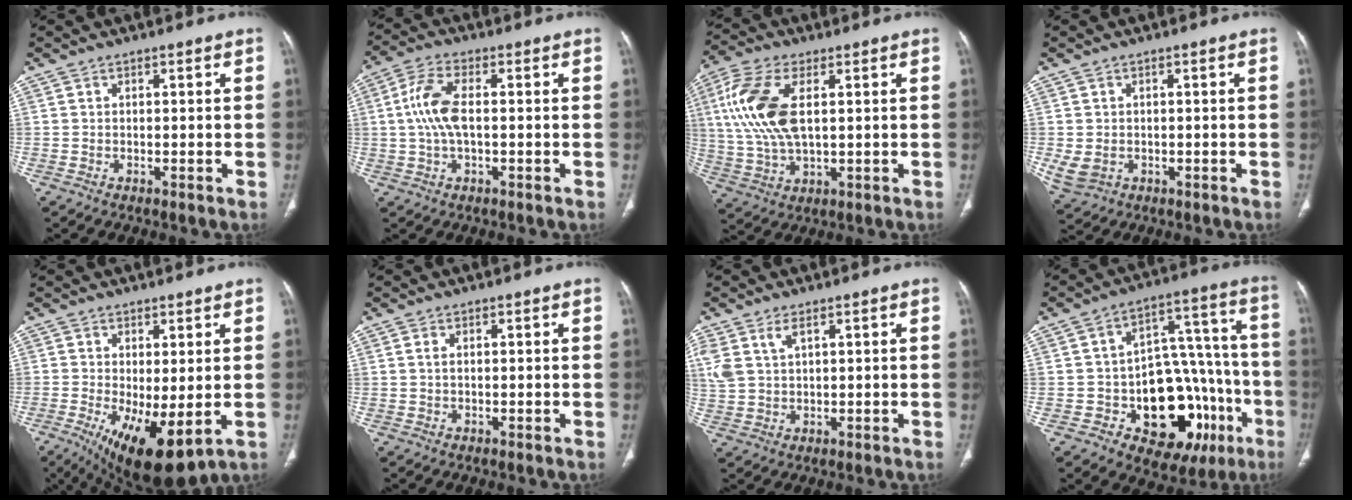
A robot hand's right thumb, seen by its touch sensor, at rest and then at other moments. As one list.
[{"total": 8.0, "force": [0.3, 3.6, 7.2], "torque": [-0.168, 0.018, 0.003]}, {"total": 14.4, "force": [3.1, 7.2, 12.1], "torque": [-0.274, 0.000, 0.063]}, {"total": 4.2, "force": [-0.6, 3.4, 2.5], "torque": [-0.054, 0.000, 0.004]}, {"total": 11.9, "force": [-2.8, 4.4, 10.7], "torque": [-0.176, -0.022, -0.025]}, {"total": 1.0, "force": [0.3, 0.5, 0.8], "torque": [-0.021, 0.005, 0.009]}, {"total": 6.5, "force": [3.0, 3.5, 4.5], "torque": [-0.112, 0.002, 0.071]}, {"total": 24.1, "force": [-8.5, 14.3, 17.5], "torque": [-0.174, 0.065, -0.098]}]